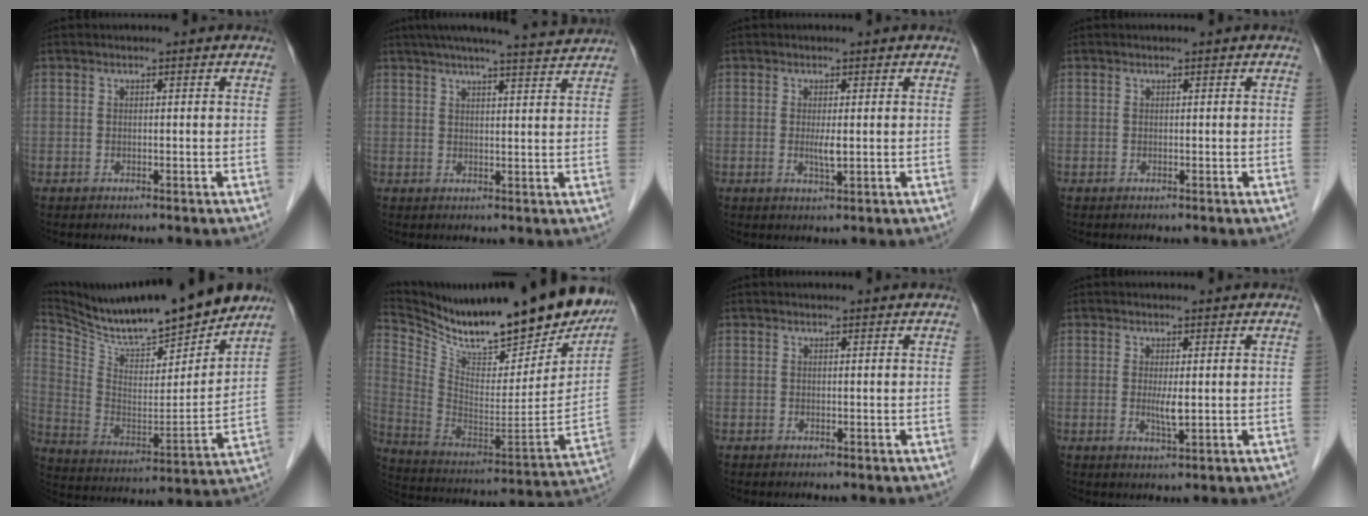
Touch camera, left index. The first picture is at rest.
{"total": 12.5, "force": [11.3, 0.1, 5.3], "torque": [-0.084, 0.016, 0.146]}
{"total": 2.0, "force": [0.1, 0.2, 2.0], "torque": [-0.041, -0.005, 0.003]}
{"total": 0.0}
{"total": 20.7, "force": [18.7, 2.3, 8.6], "torque": [-0.163, -0.027, 0.303]}
{"total": 27.9, "force": [23.6, 5.8, 13.8], "torque": [-0.239, -0.056, 0.351]}
{"total": 0.7, "force": [0.6, 0.0, 0.2], "torque": [-0.005, 0.006, 0.010]}
{"total": 2.4, "force": [0.2, 0.3, 2.4], "torque": [-0.049, -0.006, 0.006]}